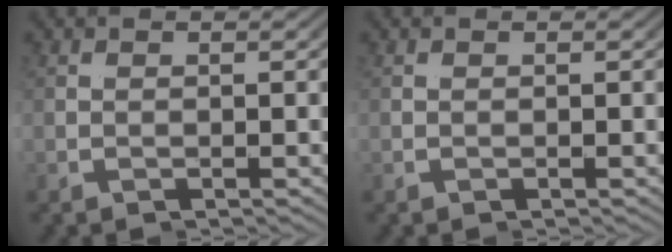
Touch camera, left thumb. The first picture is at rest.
{"total": 0.0}